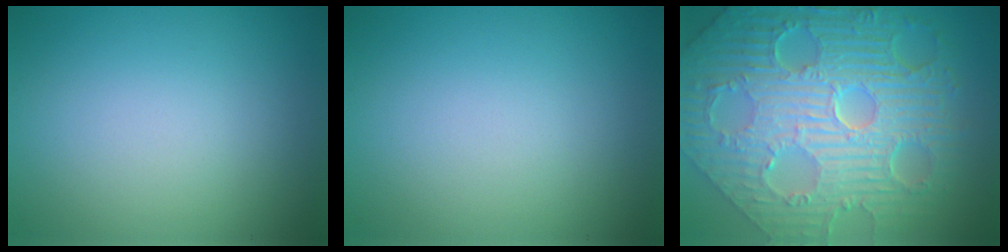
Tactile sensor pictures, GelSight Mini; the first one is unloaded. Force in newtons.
{"total": 0.0}
{"total": 12.2, "press": 8.0, "slide": 9.1}